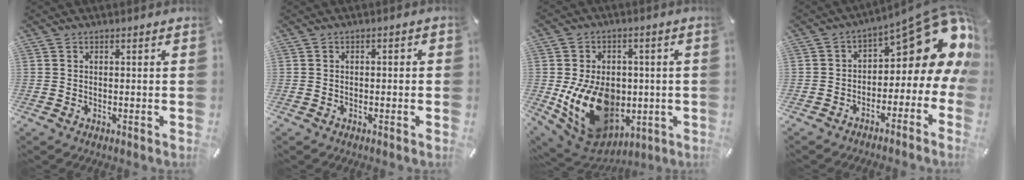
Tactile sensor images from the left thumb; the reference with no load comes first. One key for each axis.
{"total": 1.3, "fx": -0.8, "fy": 0.6, "fz": 0.9, "tx": -0.015, "ty": 0.004, "tz": -0.016}
{"total": 18.7, "fx": -2.6, "fy": 14.1, "fz": 12.0, "tx": -0.224, "ty": 0.001, "tz": -0.024}
{"total": 14.0, "fx": 7.1, "fy": 6.1, "fz": 10.4, "tx": -0.124, "ty": -0.061, "tz": 0.111}